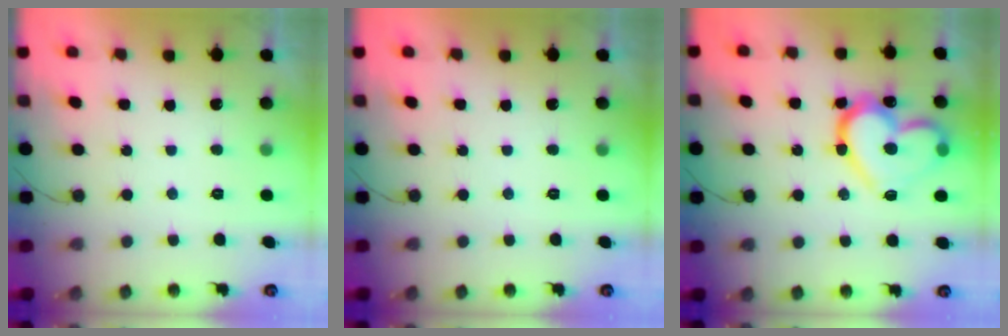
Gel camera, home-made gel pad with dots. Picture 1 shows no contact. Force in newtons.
{"total": 0.0}
{"total": 20.7, "press": 20.7, "slide": 1.3}